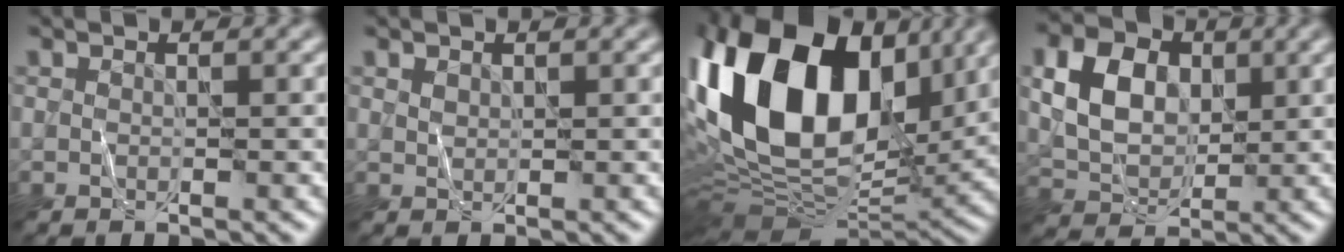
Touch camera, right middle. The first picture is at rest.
{"total": 0.8, "force": [0.5, 0.5, 0.3], "torque": [-0.008, 0.001, 0.012]}
{"total": 19.3, "force": [4.4, 11.9, 14.5], "torque": [-0.287, 0.027, 0.066]}
{"total": 6.3, "force": [1.4, 4.5, 4.1], "torque": [-0.087, 0.005, 0.027]}